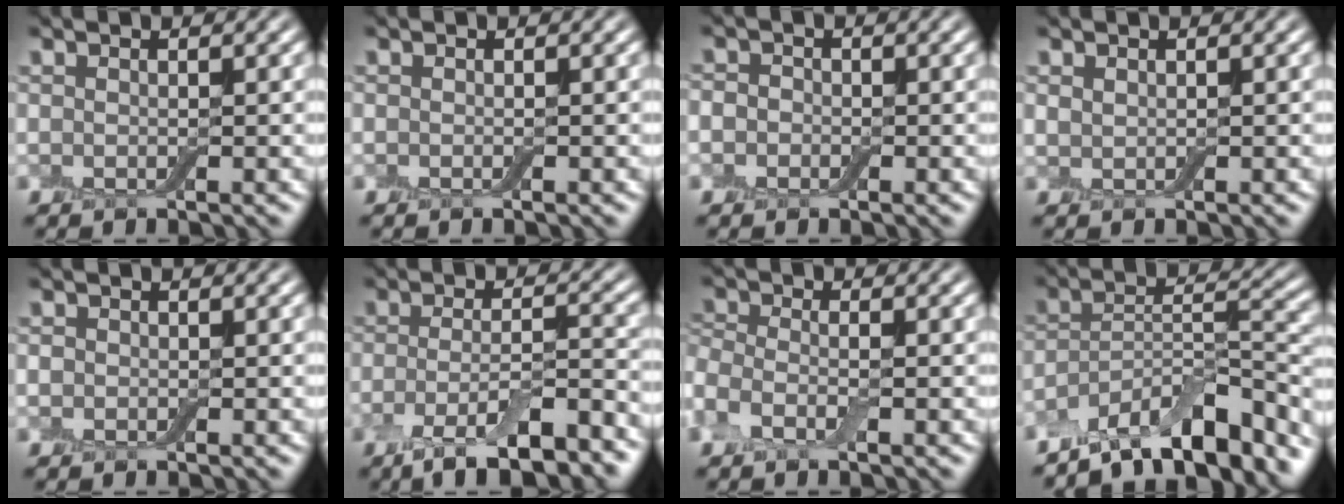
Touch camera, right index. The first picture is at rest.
{"total": 0.0}
{"total": 1.6, "force": [-0.5, 1.4, 0.5], "torque": [0.006, 0.004, -0.023]}
{"total": 0.5, "force": [0.3, 0.4, 0.1], "torque": [-0.006, 0.003, 0.004]}
{"total": 0.6, "force": [-0.2, 0.6, 0.1], "torque": [0.000, 0.000, -0.005]}
{"total": 7.7, "force": [-4.7, 1.9, 5.8], "torque": [-0.099, 0.001, -0.086]}
{"total": 2.1, "force": [-0.8, 1.1, 1.6], "torque": [-0.041, 0.004, -0.031]}
{"total": 11.0, "force": [-8.4, 3.4, 6.1], "torque": [-0.086, 0.018, -0.152]}